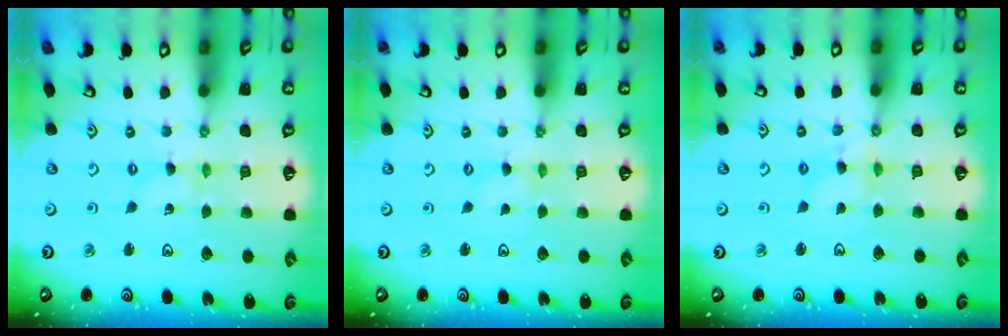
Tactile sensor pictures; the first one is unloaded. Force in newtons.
{"total": 0.0}
{"total": 4.0, "press": 4.0, "slide": 0.3}